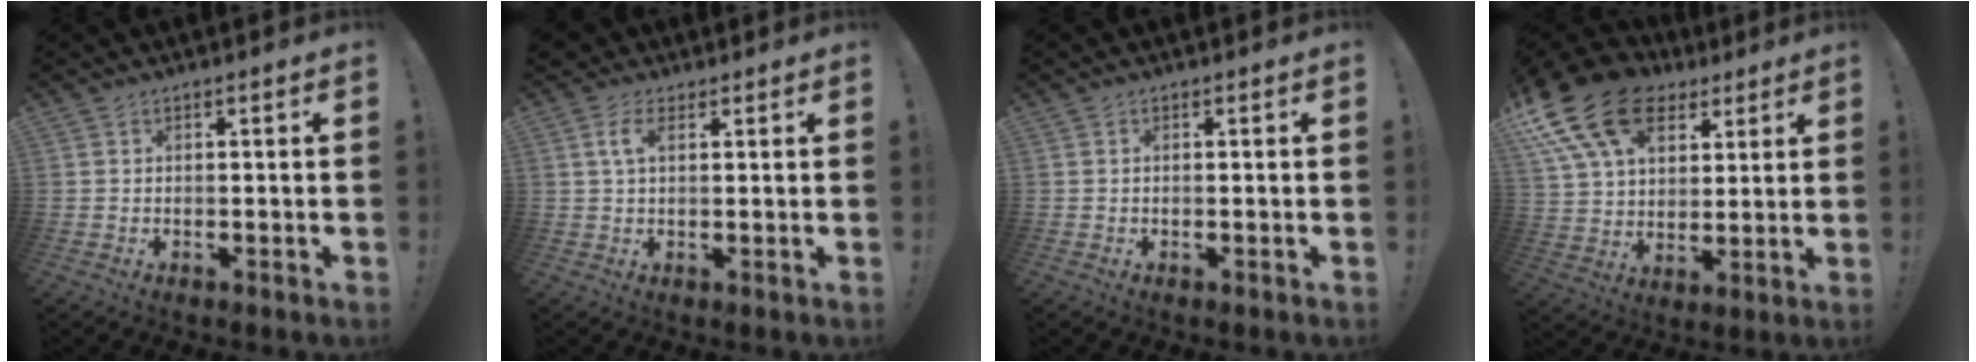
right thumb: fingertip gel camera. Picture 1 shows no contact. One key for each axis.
{"total": 5.6, "fx": 2.4, "fy": 3.0, "fz": 4.0, "tx": -0.081, "ty": 0.000, "tz": 0.043}
{"total": 0.0}
{"total": 20.8, "fx": 10.7, "fy": 13.5, "fz": 11.6, "tx": -0.195, "ty": -0.049, "tz": 0.199}